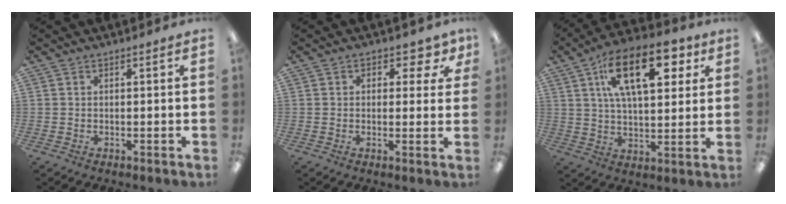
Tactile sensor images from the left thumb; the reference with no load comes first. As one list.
[{"total": 3.8, "force": [1.4, 2.8, 2.2], "torque": [-0.014, -0.002, 0.020]}, {"total": 18.9, "force": [8.4, 9.2, 14.2], "torque": [-0.208, -0.017, 0.136]}]